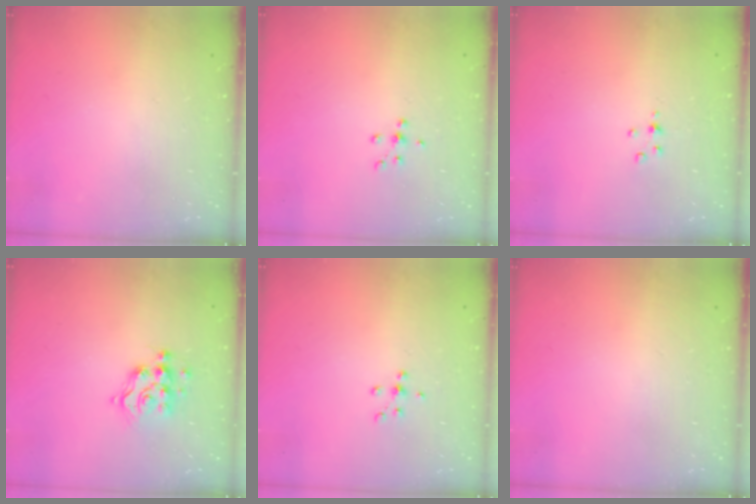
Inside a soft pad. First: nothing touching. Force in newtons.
{"total": 5.5, "press": 5.4, "slide": 0.7}
{"total": 2.9, "press": 2.8, "slide": 0.4}
{"total": 8.8, "press": 8.8, "slide": 0.4}
{"total": 5.5, "press": 5.4, "slide": 0.7}
{"total": 0.0}